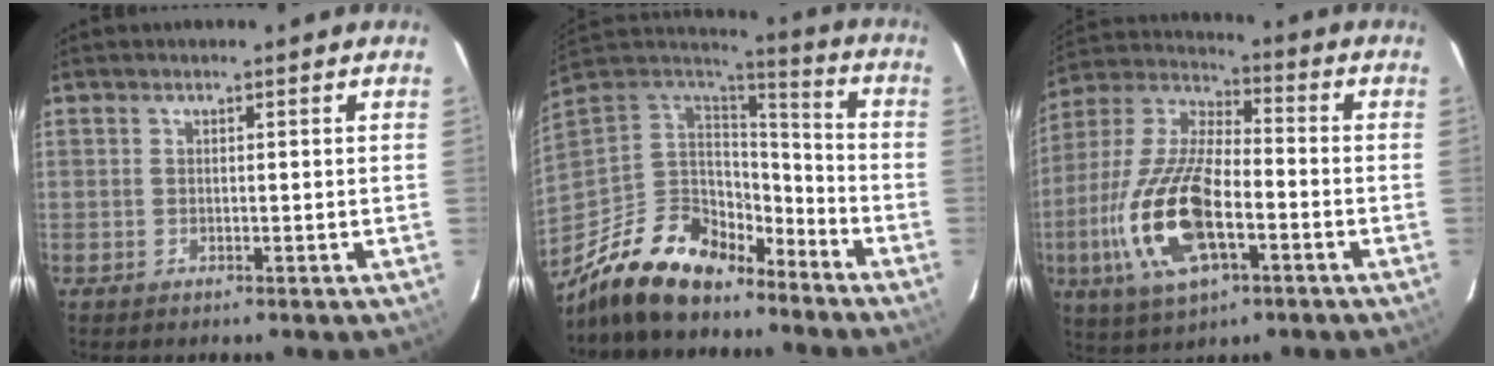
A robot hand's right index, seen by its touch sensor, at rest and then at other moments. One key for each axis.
{"total": 19.7, "fx": -14.1, "fy": 9.9, "fz": 9.6, "tx": -0.219, "ty": -0.002, "tz": -0.242}
{"total": 19.6, "fx": -6.1, "fy": 8.3, "fz": 16.8, "tx": -0.365, "ty": -0.013, "tz": -0.115}